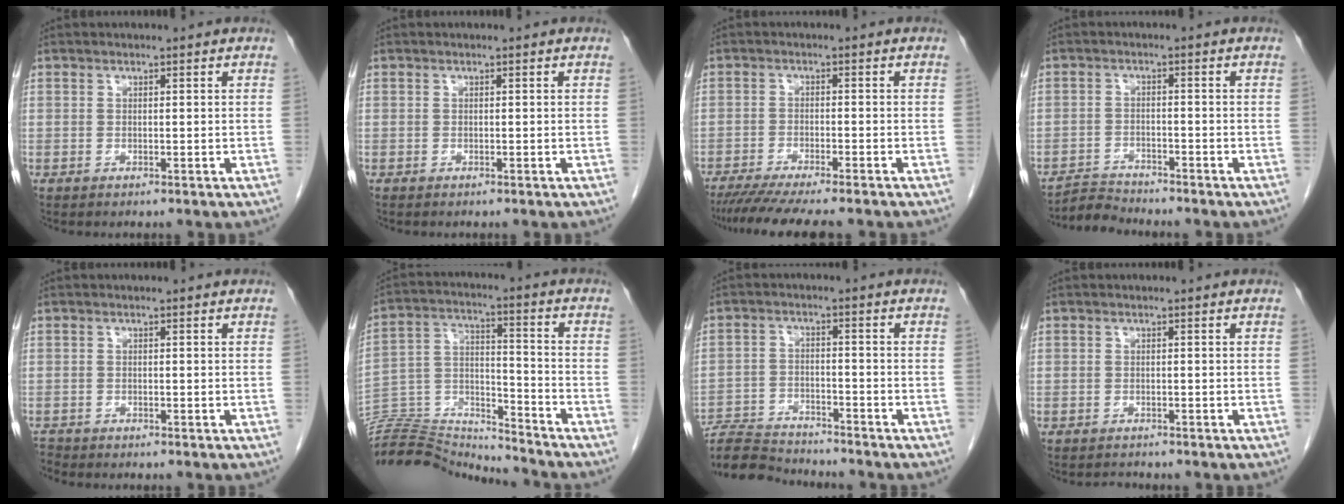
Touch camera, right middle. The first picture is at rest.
{"total": 0.0}
{"total": 10.5, "force": [-9.0, 0.4, 5.4], "torque": [-0.070, -0.022, -0.138]}
{"total": 3.4, "force": [-3.2, -0.2, -0.9], "torque": [0.021, -0.012, -0.057]}
{"total": 1.0, "force": [-1.0, 0.0, -0.3], "torque": [0.003, -0.006, -0.018]}
{"total": 15.6, "force": [-15.6, -0.2, 0.7], "torque": [-0.013, 0.035, -0.271]}
{"total": 9.0, "force": [-8.9, 0.5, 1.0], "torque": [-0.017, -0.003, -0.157]}
{"total": 1.1, "force": [-1.0, 0.3, -0.3], "torque": [0.000, -0.005, -0.016]}